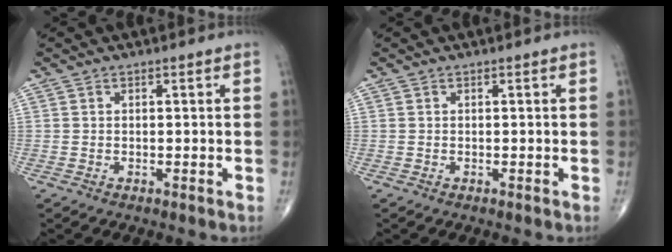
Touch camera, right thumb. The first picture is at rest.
{"total": 0.0}